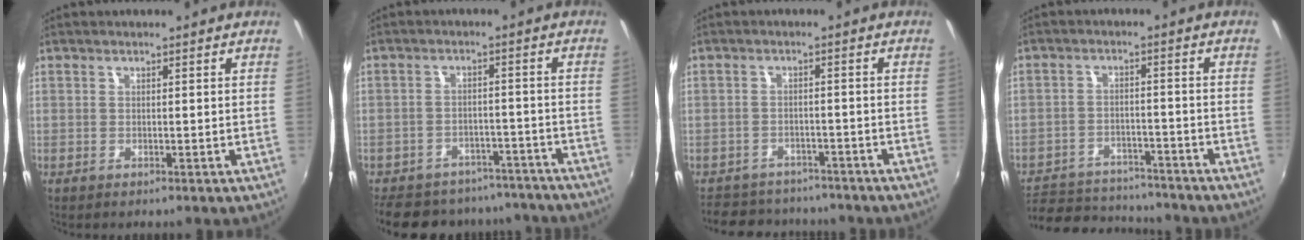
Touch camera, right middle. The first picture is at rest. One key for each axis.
{"total": 20.1, "fx": -16.8, "fy": 8.9, "fz": 6.6, "tx": -0.154, "ty": 0.035, "tz": -0.210}
{"total": 11.1, "fx": -9.6, "fy": 4.6, "fz": 3.0, "tx": -0.080, "ty": 0.014, "tz": -0.135}
{"total": 16.2, "fx": -13.5, "fy": 6.6, "fz": 5.9, "tx": -0.147, "ty": 0.000, "tz": -0.191}